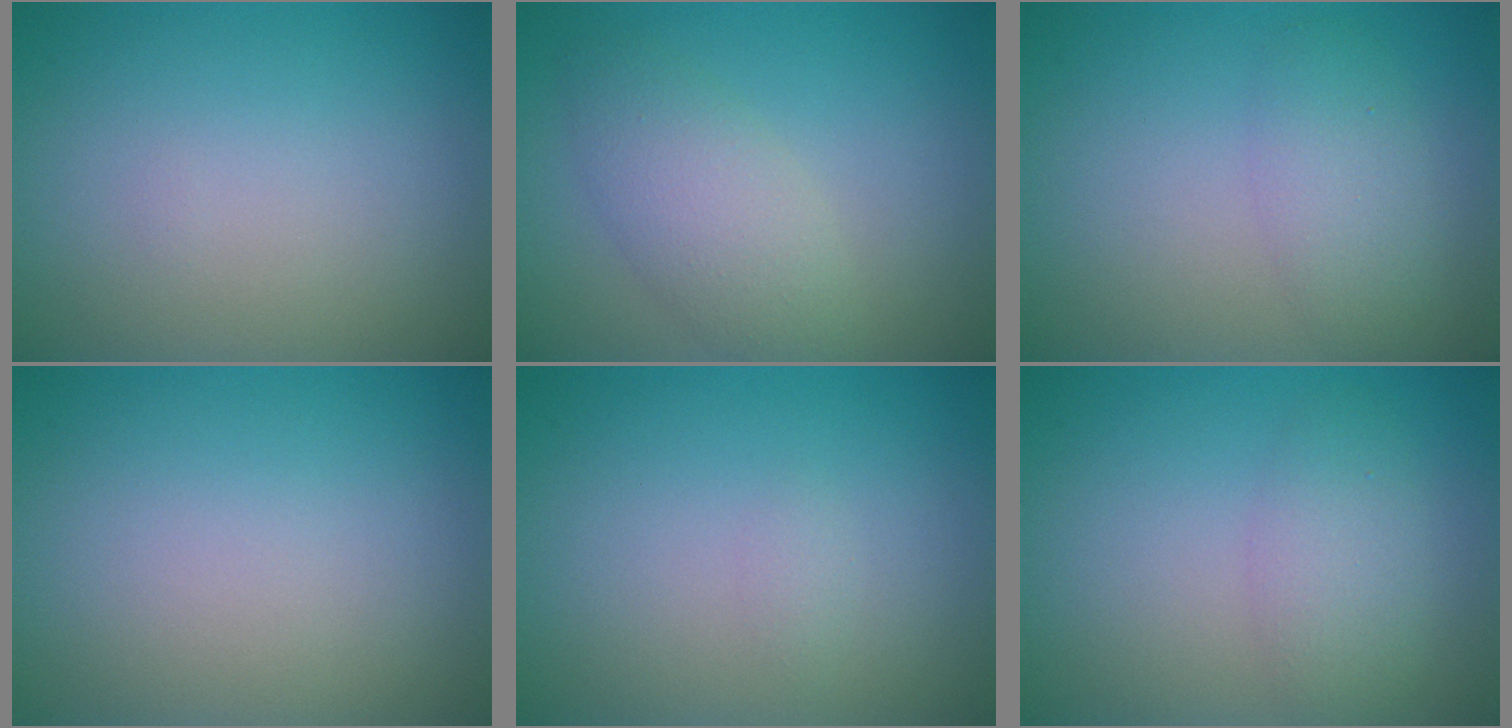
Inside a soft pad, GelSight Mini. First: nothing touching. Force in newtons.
{"total": 3.9, "press": 3.9, "slide": 0.0}
{"total": 2.8, "press": 2.8, "slide": 0.1}
{"total": 0.0}
{"total": 0.6, "press": 0.6, "slide": 0.1}
{"total": 2.8, "press": 2.8, "slide": 0.2}